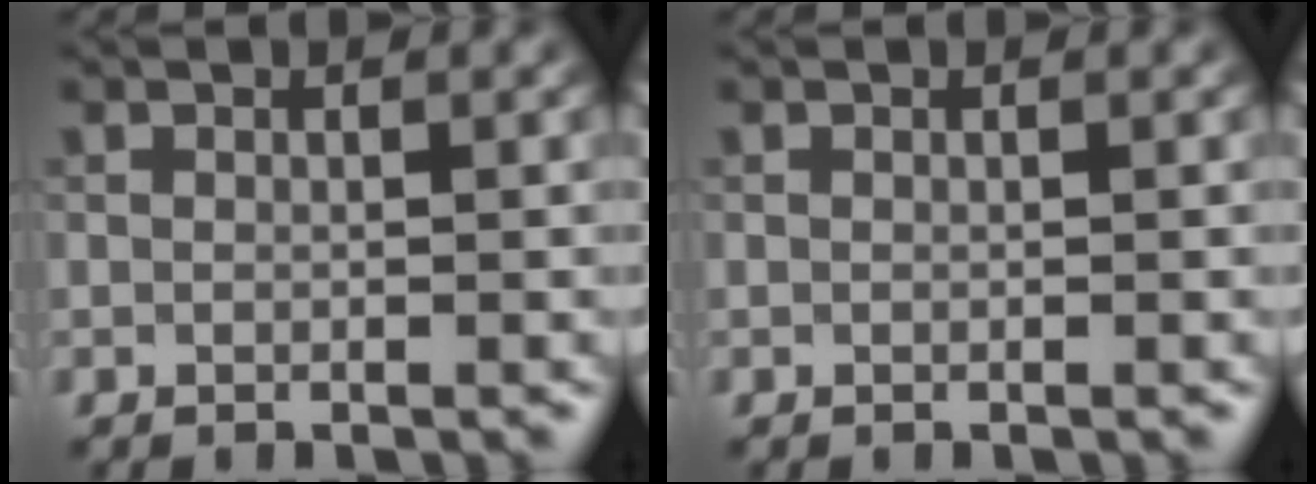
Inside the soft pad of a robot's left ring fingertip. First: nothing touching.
{"total": 0.0}